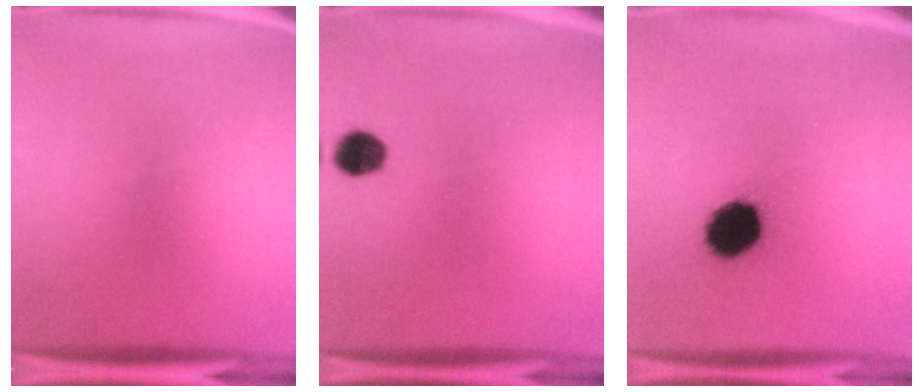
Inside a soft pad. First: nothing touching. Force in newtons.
{"total": 4.5}
{"total": 12.3}